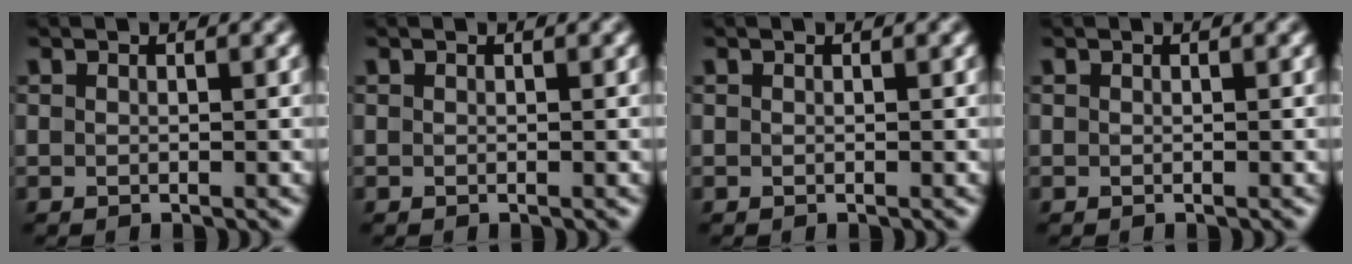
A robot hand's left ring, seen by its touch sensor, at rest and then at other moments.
{"total": 0.0}
{"total": 0.0}
{"total": 0.0}